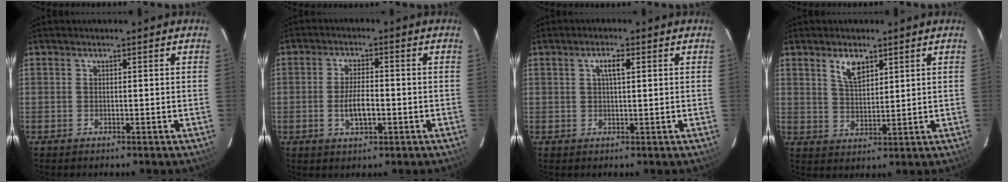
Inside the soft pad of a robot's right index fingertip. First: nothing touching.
{"total": 5.1, "force": [-1.4, 1.9, 4.5], "torque": [-0.090, -0.003, -0.022]}
{"total": 2.5, "force": [0.9, 0.6, 2.3], "torque": [-0.042, 0.006, 0.016]}
{"total": 5.1, "force": [3.1, 2.3, 3.3], "torque": [-0.060, 0.003, 0.060]}